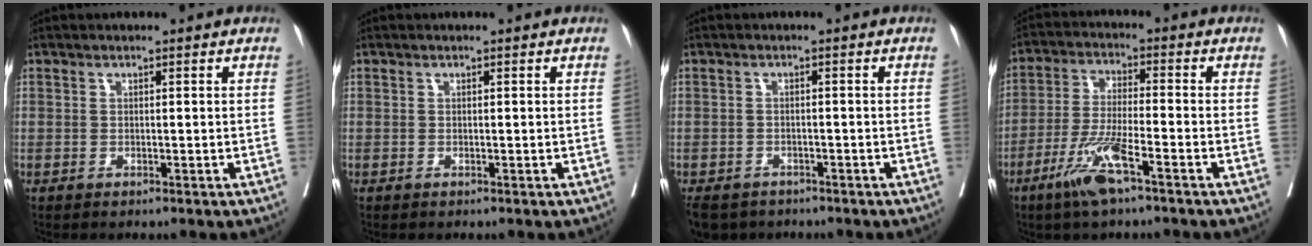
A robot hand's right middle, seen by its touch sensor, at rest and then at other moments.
{"total": 0.0}
{"total": 7.2, "force": [-5.5, 4.4, 1.8], "torque": [-0.041, -0.012, -0.078]}
{"total": 8.4, "force": [-5.0, 0.6, 6.8], "torque": [-0.142, -0.014, -0.096]}